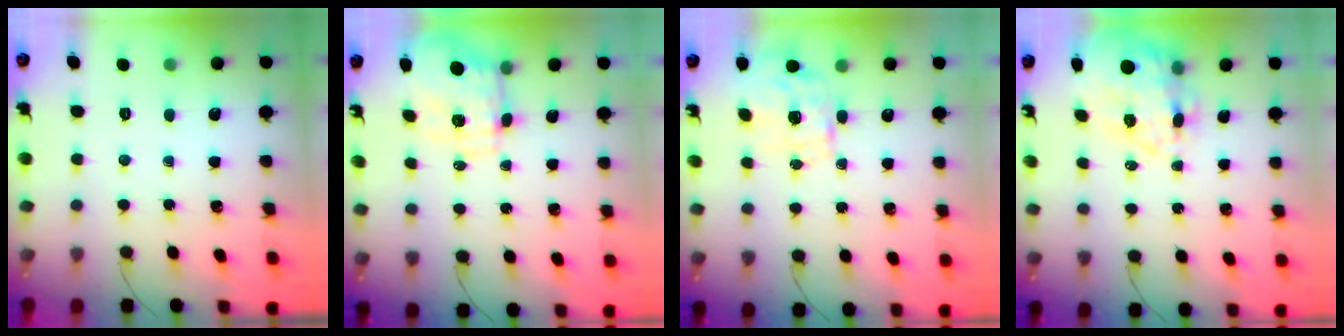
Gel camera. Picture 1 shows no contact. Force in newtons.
{"total": 3.6, "press": 3.3, "slide": 1.5}
{"total": 1.9, "press": 1.7, "slide": 0.7}
{"total": 16.6, "press": 16.0, "slide": 4.1}